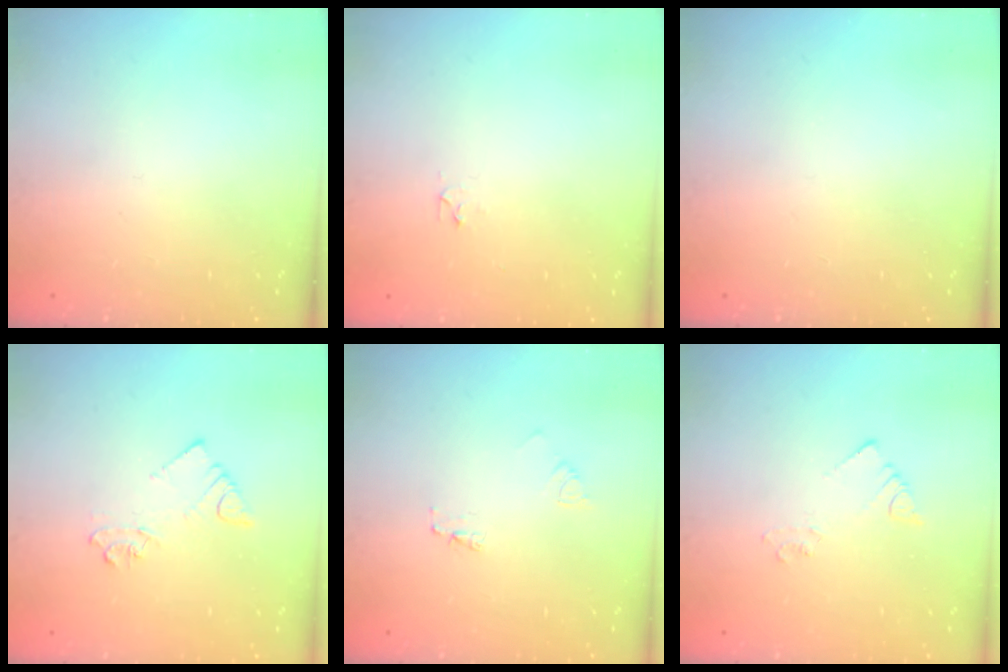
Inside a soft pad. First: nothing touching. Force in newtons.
{"total": 1.9, "press": 1.9, "slide": 0.2}
{"total": 0.0}
{"total": 3.4, "press": 3.3, "slide": 0.3}
{"total": 1.5, "press": 1.5, "slide": 0.1}
{"total": 1.9, "press": 1.9, "slide": 0.1}